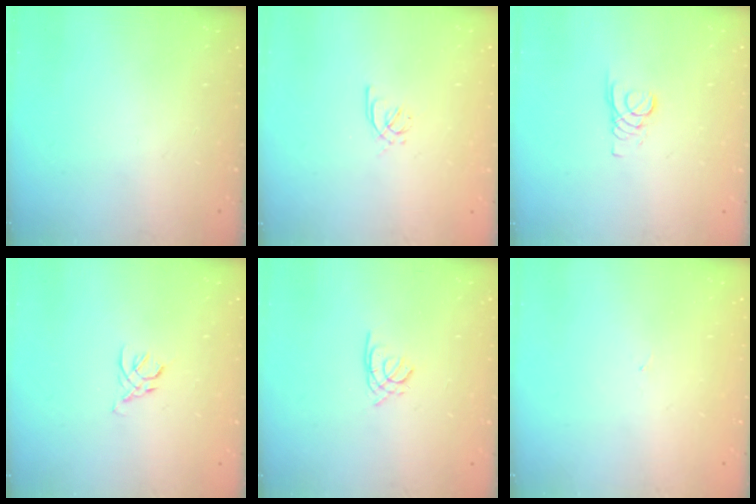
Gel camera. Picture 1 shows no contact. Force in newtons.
{"total": 2.4, "press": 2.3, "slide": 0.6}
{"total": 1.6, "press": 1.6, "slide": 0.2}
{"total": 2.5, "press": 2.5, "slide": 0.7}
{"total": 1.4, "press": 1.4, "slide": 0.4}
{"total": 0.8, "press": 0.8, "slide": 0.1}